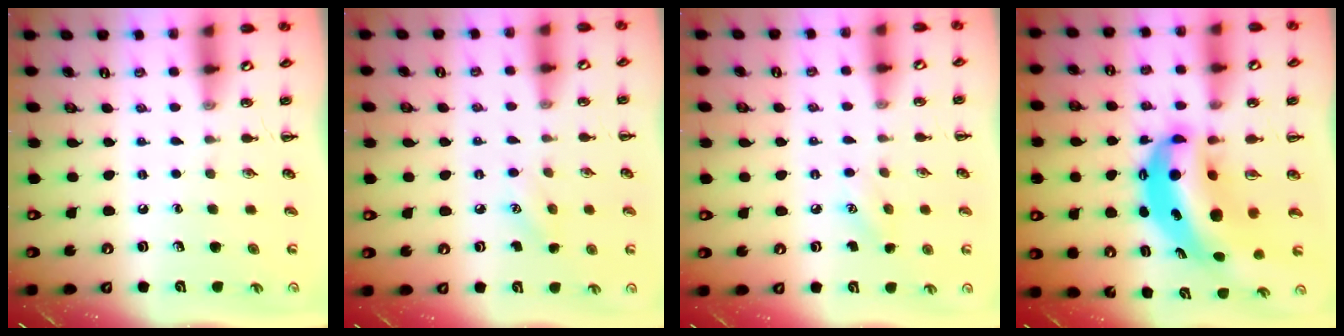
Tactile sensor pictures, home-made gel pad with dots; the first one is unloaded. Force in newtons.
{"total": 4.8, "press": 4.6, "slide": 1.3}
{"total": 4.8, "press": 4.6, "slide": 1.3}
{"total": 11.8, "press": 11.5, "slide": 2.6}